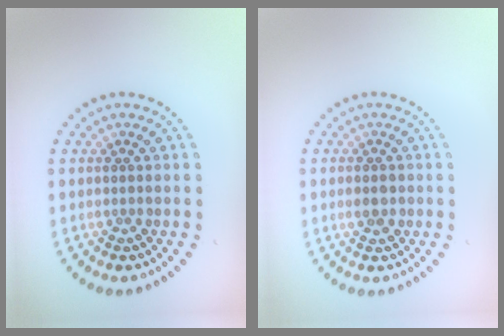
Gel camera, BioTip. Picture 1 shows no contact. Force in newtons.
{"total": 1.9, "press": 1.9, "slide": 0.1}